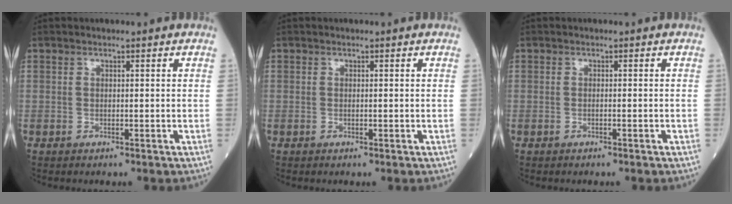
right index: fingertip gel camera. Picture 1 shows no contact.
{"total": 0.0}
{"total": 0.6, "force": [-0.4, -0.1, 0.4], "torque": [-0.007, 0.003, -0.004]}